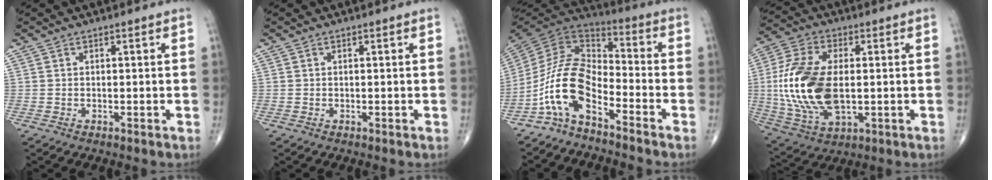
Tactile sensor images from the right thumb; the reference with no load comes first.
{"total": 0.0}
{"total": 12.2, "force": [-7.0, 5.3, 8.5], "torque": [-0.161, 0.080, -0.147]}
{"total": 18.9, "force": [-0.3, 10.1, 16.0], "torque": [-0.344, -0.006, 0.002]}